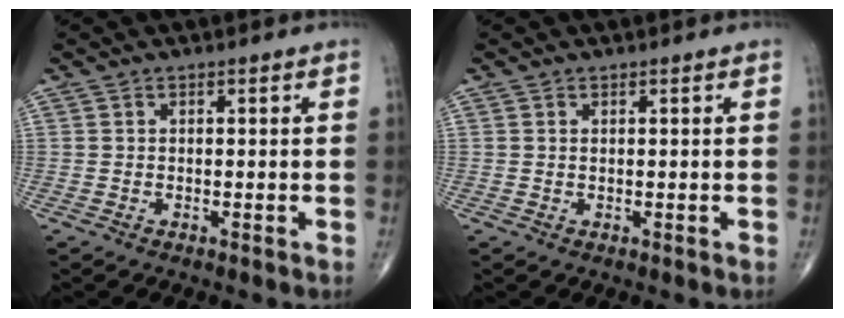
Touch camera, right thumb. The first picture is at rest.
{"total": 0.0}